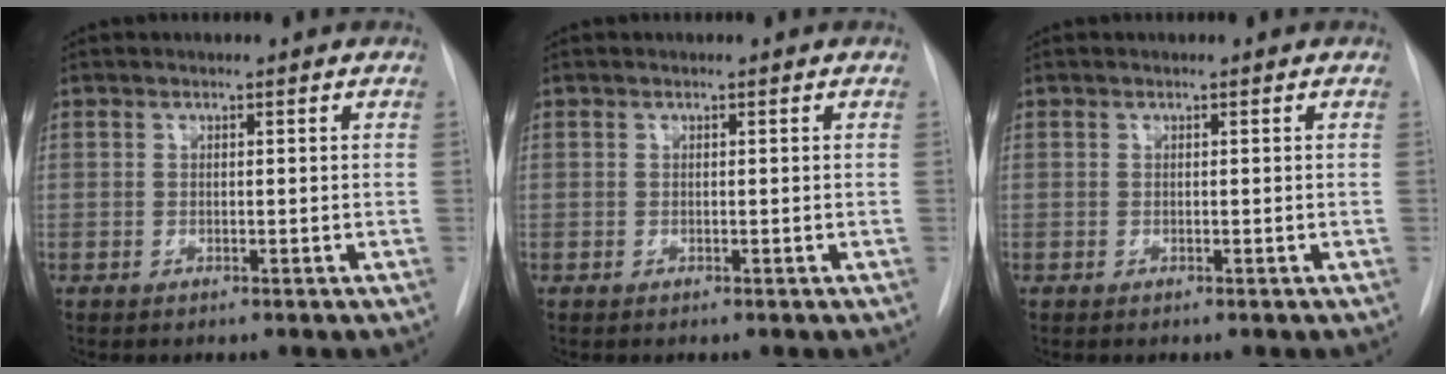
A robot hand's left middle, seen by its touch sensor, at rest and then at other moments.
{"total": 0.0}
{"total": 0.0}